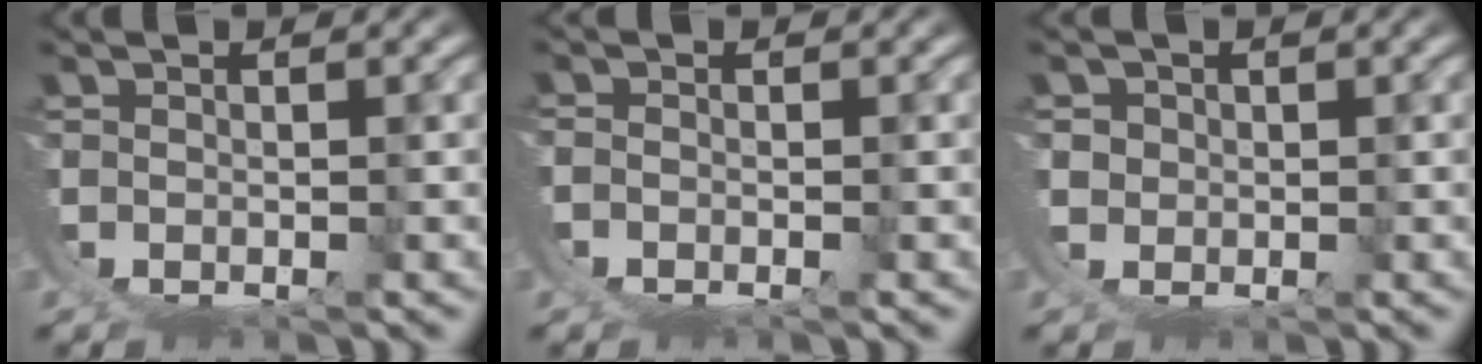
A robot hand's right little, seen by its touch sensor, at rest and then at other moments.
{"total": 1.0, "force": [-0.7, -0.7, 0.2], "torque": [0.003, -0.001, -0.013]}
{"total": 1.1, "force": [0.6, 0.7, 0.5], "torque": [-0.017, -0.006, 0.015]}